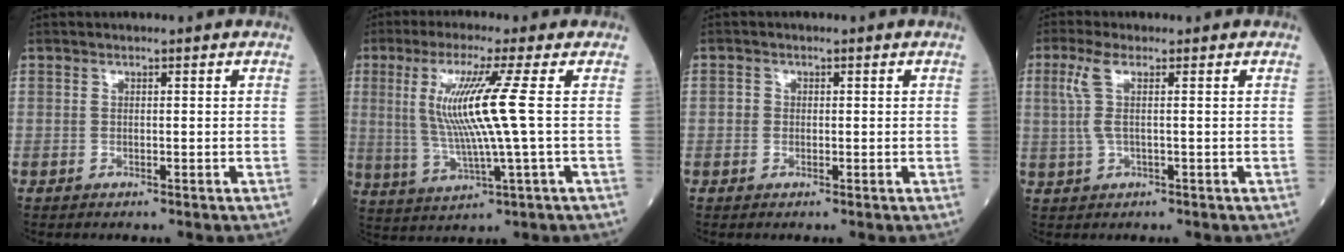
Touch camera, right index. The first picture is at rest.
{"total": 10.3, "force": [1.6, -1.4, 10.0], "torque": [-0.208, -0.008, 0.034]}
{"total": 1.1, "force": [-0.1, 1.1, 0.3], "torque": [-0.002, 0.005, -0.003]}
{"total": 3.9, "force": [1.2, 0.5, 3.7], "torque": [-0.096, 0.011, 0.026]}